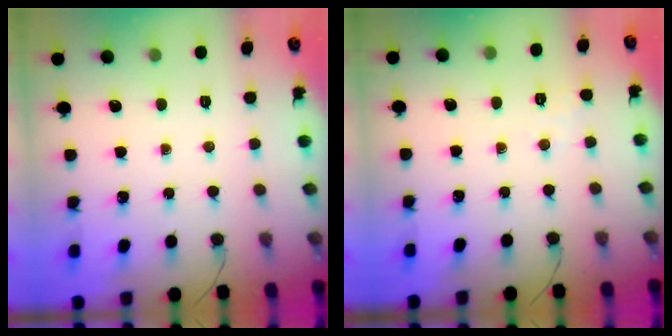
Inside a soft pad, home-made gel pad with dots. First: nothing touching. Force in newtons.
{"total": 1.2, "press": 0.3, "slide": 1.2}